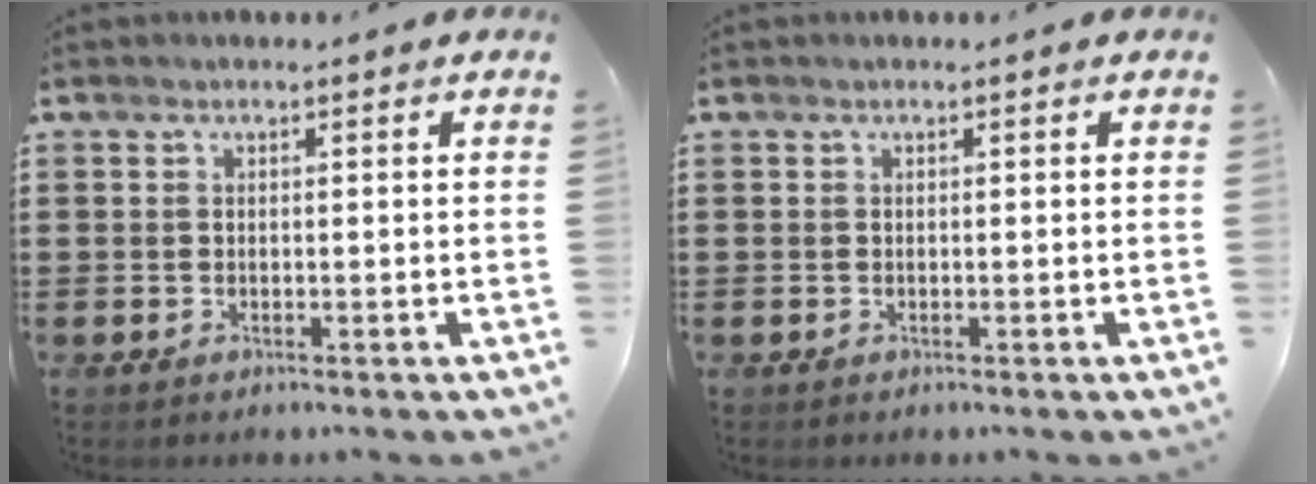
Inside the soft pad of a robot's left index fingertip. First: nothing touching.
{"total": 0.0}